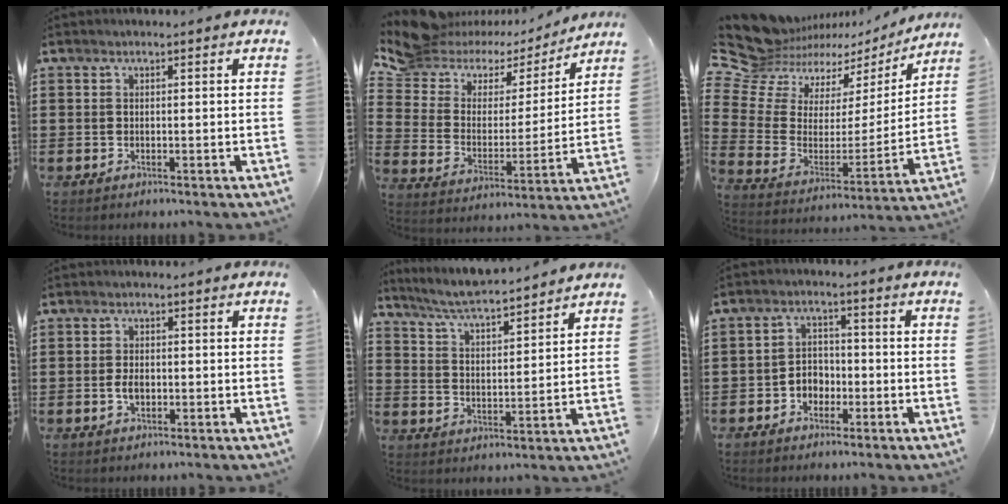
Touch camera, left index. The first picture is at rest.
{"total": 8.0, "force": [6.9, 3.9, 1.4], "torque": [-0.078, -0.047, 0.121]}
{"total": 9.5, "force": [8.4, 4.2, 1.0], "torque": [-0.079, -0.061, 0.154]}
{"total": 2.4, "force": [-0.3, 1.4, 1.9], "torque": [-0.046, 0.001, -0.008]}
{"total": 5.6, "force": [5.3, 0.0, 1.9], "torque": [-0.059, -0.032, 0.089]}
{"total": 3.6, "force": [-1.8, 2.8, 1.5], "torque": [-0.037, 0.009, -0.038]}